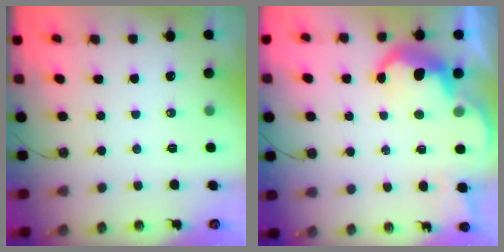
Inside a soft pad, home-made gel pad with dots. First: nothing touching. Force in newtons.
{"total": 8.6, "press": 8.5, "slide": 0.6}